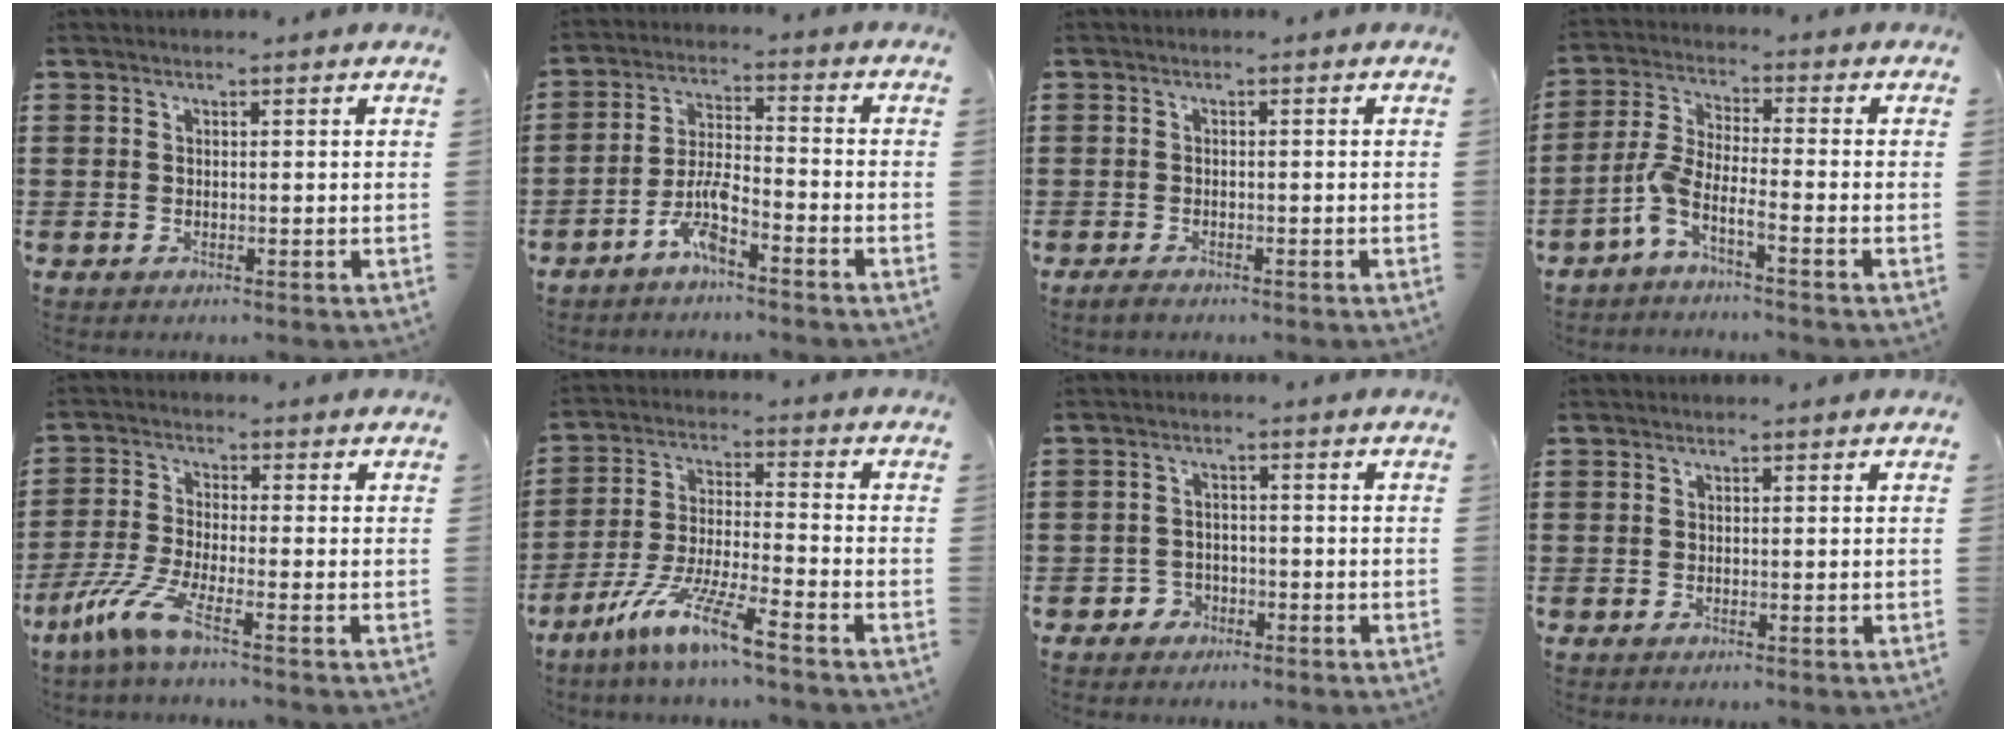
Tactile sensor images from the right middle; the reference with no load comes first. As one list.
[{"total": 5.8, "force": [-4.1, 1.0, 4.1], "torque": [-0.098, 0.000, -0.082]}, {"total": 1.3, "force": [-1.1, 0.6, 0.4], "torque": [-0.010, 0.001, -0.023]}, {"total": 4.9, "force": [-3.4, 0.6, 3.5], "torque": [-0.098, -0.014, -0.073]}, {"total": 7.3, "force": [-4.8, 1.2, 5.3], "torque": [-0.126, -0.013, -0.096]}, {"total": 10.2, "force": [-7.9, 0.5, 6.4], "torque": [-0.135, -0.003, -0.157]}, {"total": 2.6, "force": [-2.0, 1.7, 0.2], "torque": [-0.012, 0.004, -0.045]}, {"total": 0.0}]